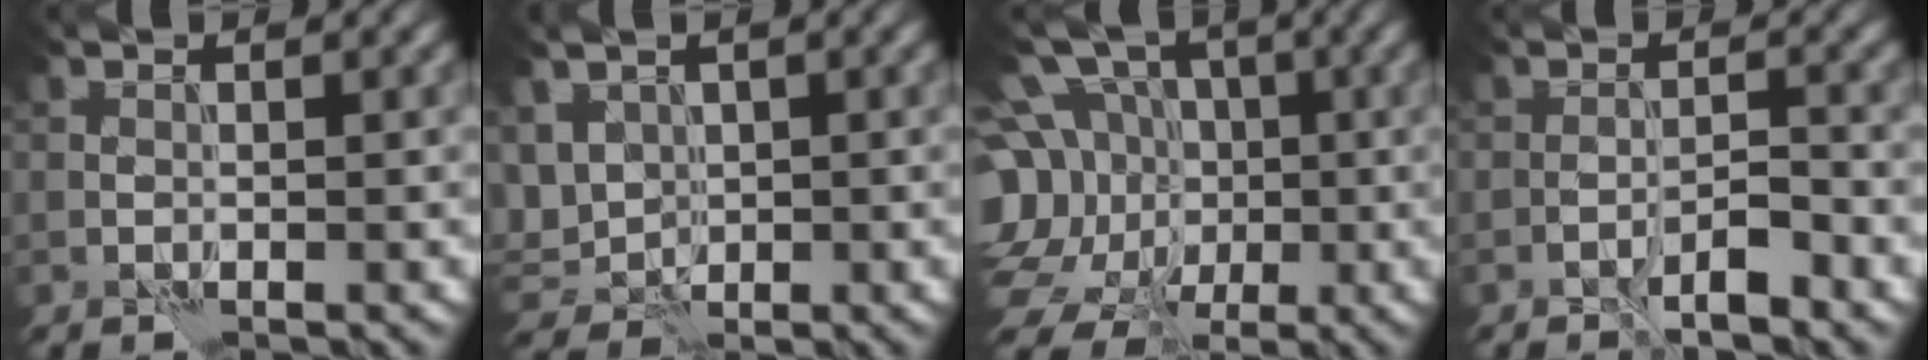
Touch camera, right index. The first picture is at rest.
{"total": 3.6, "force": [1.1, 2.9, 1.9], "torque": [-0.058, 0.009, 0.032]}
{"total": 15.1, "force": [-0.5, 13.4, 7.0], "torque": [-0.187, 0.021, -0.022]}
{"total": 2.2, "force": [-1.6, 0.3, 1.5], "torque": [-0.021, 0.008, -0.028]}